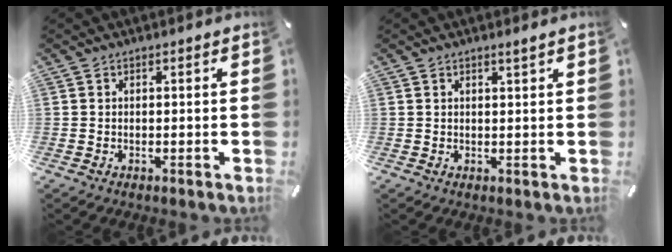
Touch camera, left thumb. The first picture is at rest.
{"total": 1.3, "force": [1.0, 0.1, 0.9], "torque": [-0.018, -0.001, 0.017]}